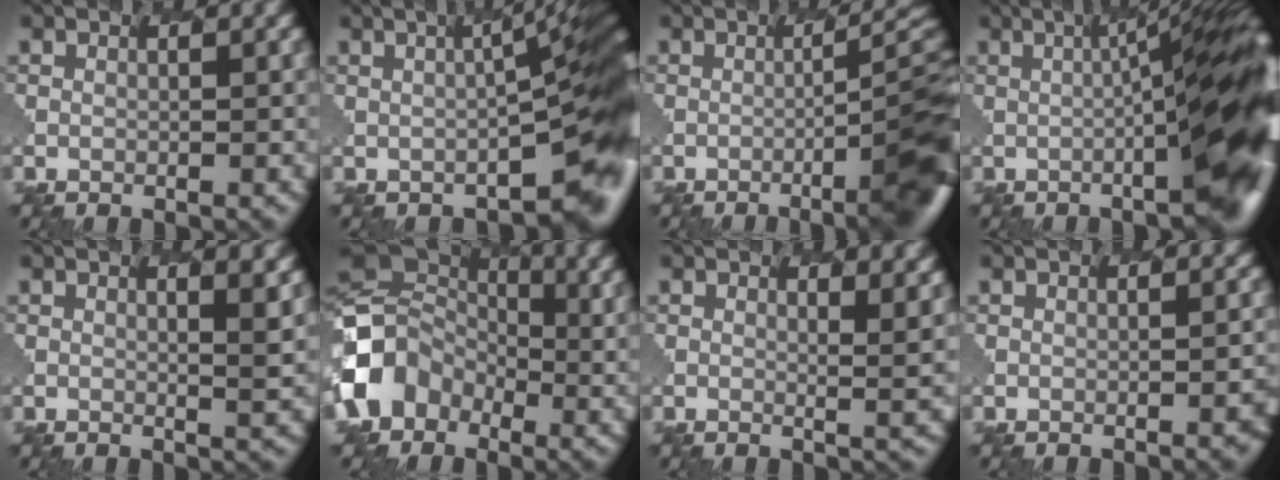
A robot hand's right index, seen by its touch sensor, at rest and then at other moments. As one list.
[{"total": 9.6, "force": [-0.4, 2.6, 9.3], "torque": [-0.100, 0.007, -0.013]}, {"total": 9.2, "force": [-2.9, 2.0, 8.4], "torque": [-0.065, 0.014, -0.055]}, {"total": 13.2, "force": [-0.1, 2.9, 12.8], "torque": [-0.117, 0.025, -0.028]}, {"total": 1.7, "force": [1.6, -0.5, 0.5], "torque": [-0.011, 0.019, 0.000]}, {"total": 6.1, "force": [-2.1, 5.6, 1.1], "torque": [-0.038, 0.017, -0.076]}, {"total": 2.2, "force": [2.1, -0.3, 0.0], "torque": [0.001, 0.023, -0.009]}, {"total": 2.7, "force": [-0.6, 1.1, 2.3], "torque": [-0.019, -0.002, -0.008]}]